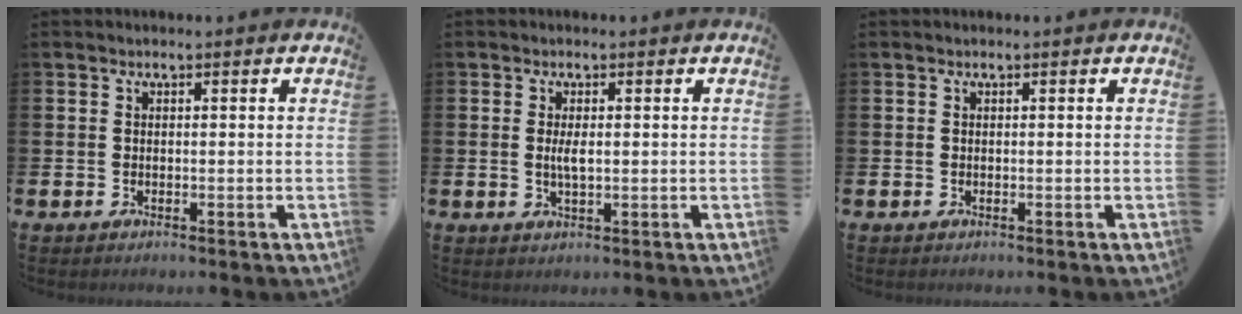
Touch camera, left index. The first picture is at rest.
{"total": 2.2, "force": [0.2, 0.8, 2.0], "torque": [-0.037, 0.001, 0.001]}
{"total": 0.0}